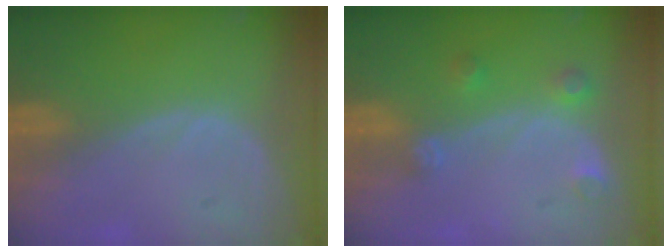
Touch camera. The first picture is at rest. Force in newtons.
{"total": 3.0, "press": 2.9, "slide": 0.6}